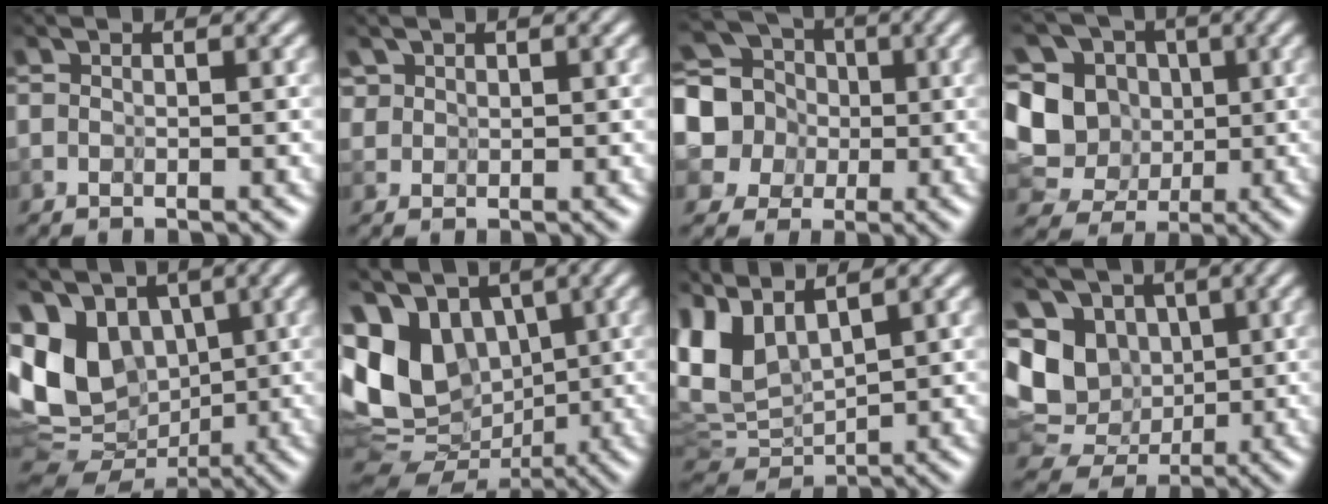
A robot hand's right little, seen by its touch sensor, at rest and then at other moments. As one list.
[{"total": 3.4, "force": [2.3, 2.1, 1.5], "torque": [-0.047, 0.017, 0.015]}, {"total": 8.9, "force": [1.4, 8.2, 3.3], "torque": [-0.126, 0.006, 0.004]}, {"total": 9.8, "force": [0.8, 9.2, 3.2], "torque": [-0.133, 0.022, 0.012]}, {"total": 7.4, "force": [1.6, 5.5, 4.7], "torque": [-0.110, -0.018, 0.036]}, {"total": 8.5, "force": [1.7, 6.3, 5.4], "torque": [-0.121, -0.015, 0.037]}, {"total": 4.2, "force": [2.8, 1.0, 3.0], "torque": [-0.091, -0.019, 0.055]}, {"total": 9.0, "force": [0.8, 8.0, 4.1], "torque": [-0.103, 0.007, 0.009]}]